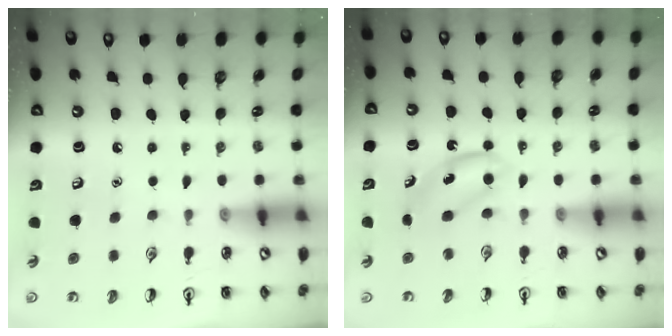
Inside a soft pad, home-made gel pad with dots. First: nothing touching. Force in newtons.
{"total": 5.0, "press": 4.9, "slide": 1.1}